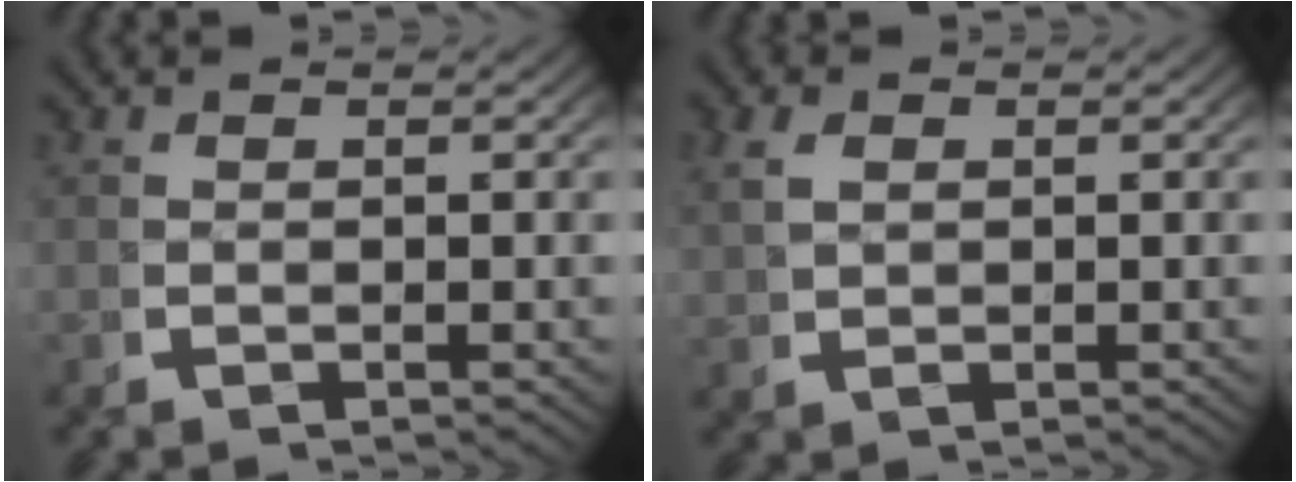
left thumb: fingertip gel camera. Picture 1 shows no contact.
{"total": 2.3, "force": [1.0, 1.5, 1.4], "torque": [-0.026, -0.002, 0.025]}